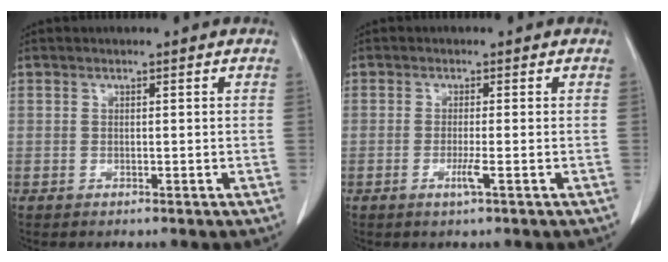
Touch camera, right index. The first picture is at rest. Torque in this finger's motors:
{"motor_torque": [0.39, -0.05, 0.07, 0.02]}